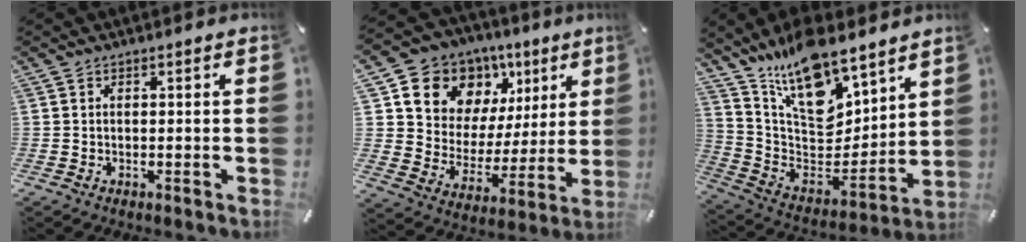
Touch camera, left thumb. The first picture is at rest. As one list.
[{"total": 13.1, "force": [7.9, 9.9, 3.2], "torque": [-0.057, -0.069, 0.145]}, {"total": 17.8, "force": [13.2, 8.2, 8.6], "torque": [-0.158, -0.098, 0.239]}]